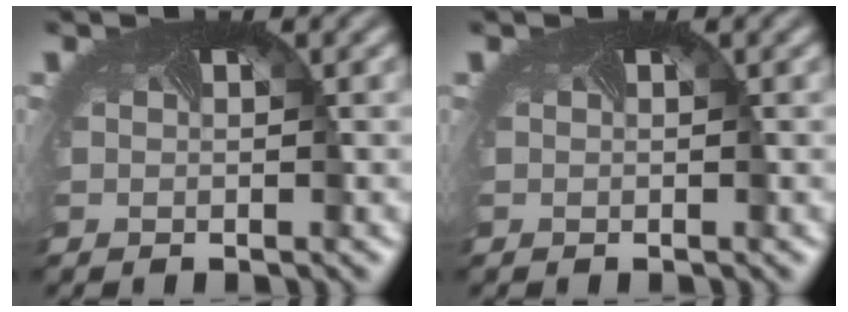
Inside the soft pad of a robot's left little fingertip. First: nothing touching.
{"total": 0.0}